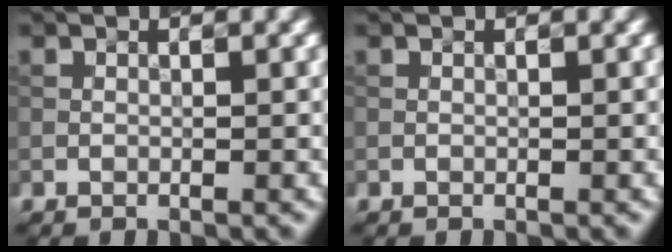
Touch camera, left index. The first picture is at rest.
{"total": 0.0}